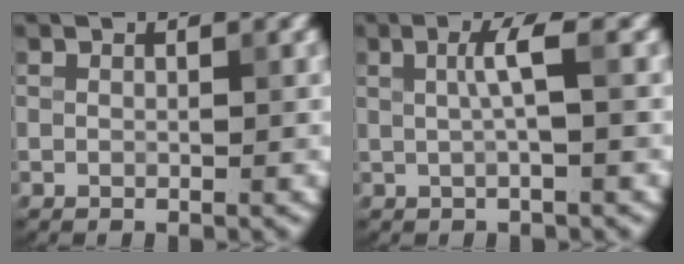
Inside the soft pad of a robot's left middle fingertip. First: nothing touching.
{"total": 2.6, "force": [0.3, 0.4, 2.5], "torque": [-0.047, 0.006, 0.003]}